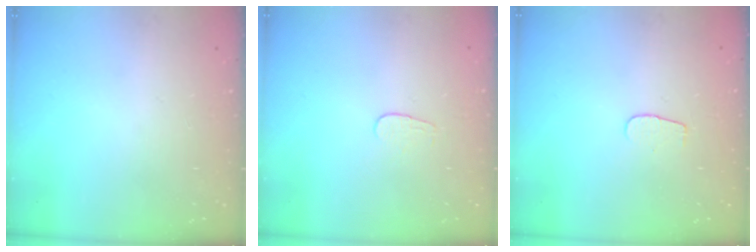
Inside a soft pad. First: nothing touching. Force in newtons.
{"total": 4.0, "press": 4.0, "slide": 0.3}
{"total": 3.6, "press": 3.6, "slide": 0.4}